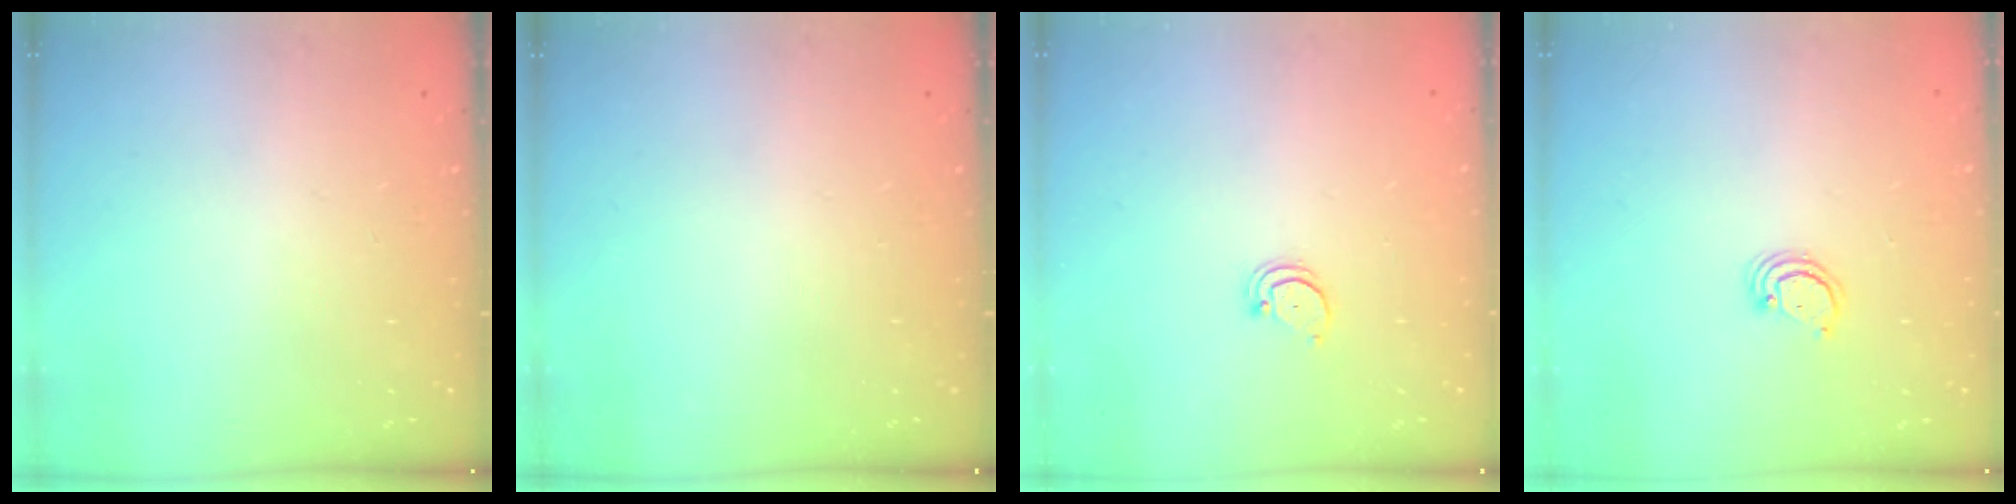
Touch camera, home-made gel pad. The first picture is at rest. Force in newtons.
{"total": 0.0}
{"total": 1.5, "press": 1.5, "slide": 0.2}
{"total": 2.4, "press": 2.4, "slide": 0.2}